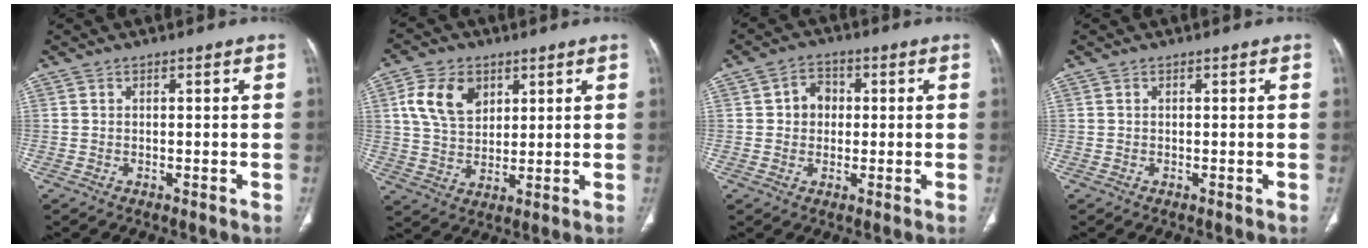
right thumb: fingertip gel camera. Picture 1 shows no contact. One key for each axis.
{"total": 10.3, "fx": 4.0, "fy": 7.1, "fz": 6.4, "tx": -0.102, "ty": -0.009, "tz": 0.079}
{"total": 5.0, "fx": 0.6, "fy": 4.3, "fz": 2.5, "tx": -0.014, "ty": 0.009, "tz": 0.004}
{"total": 0.0}